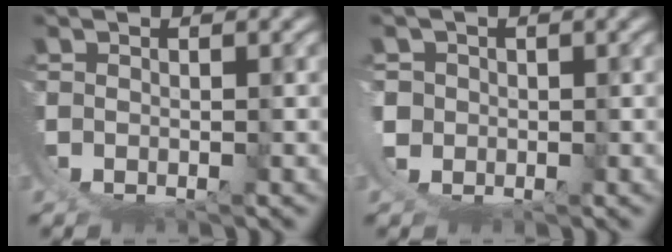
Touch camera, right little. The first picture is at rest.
{"total": 1.6, "force": [0.2, 1.5, 0.8], "torque": [-0.031, -0.015, 0.010]}